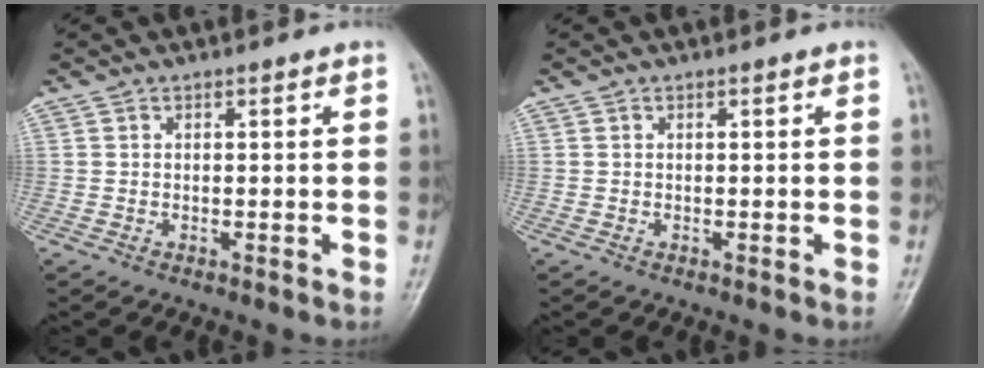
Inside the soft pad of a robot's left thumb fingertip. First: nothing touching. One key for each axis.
{"total": 0.0}